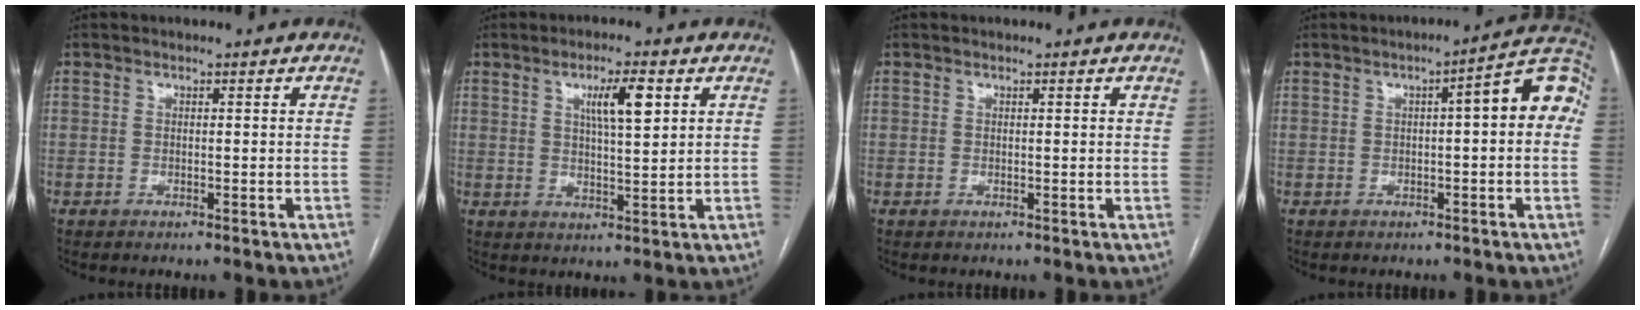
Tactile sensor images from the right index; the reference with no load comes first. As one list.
[{"total": 6.1, "force": [2.5, 0.9, 5.5], "torque": [-0.094, 0.004, 0.042]}, {"total": 0.6, "force": [0.4, 0.2, 0.4], "torque": [-0.007, 0.000, 0.003]}, {"total": 8.7, "force": [1.1, 1.8, 8.4], "torque": [-0.101, 0.034, 0.007]}]